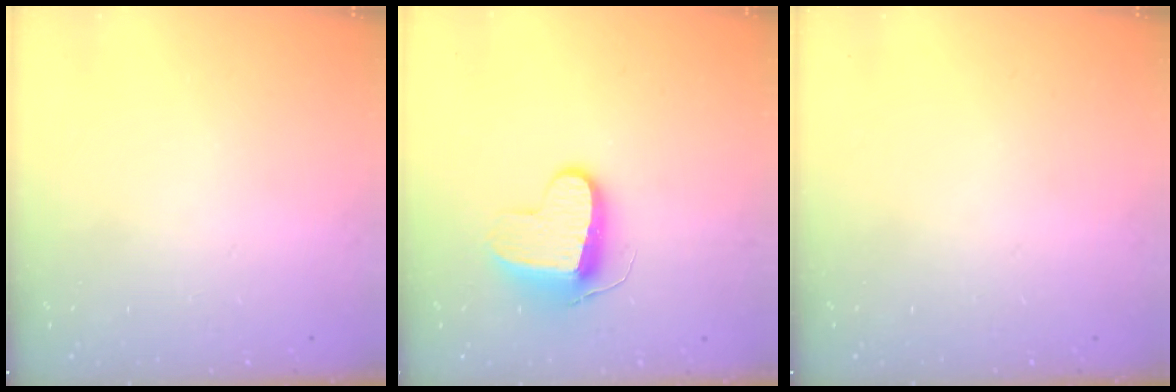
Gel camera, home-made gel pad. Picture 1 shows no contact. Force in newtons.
{"total": 9.2, "press": 9.2, "slide": 0.3}
{"total": 0.0}